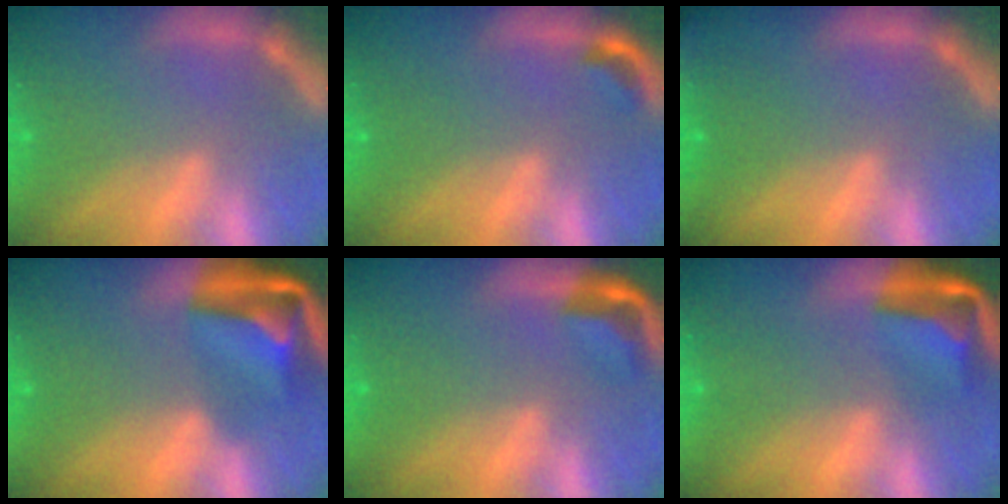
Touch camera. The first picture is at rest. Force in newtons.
{"total": 1.4}
{"total": 1.9}
{"total": 9.5}
{"total": 3.5}
{"total": 6.9}